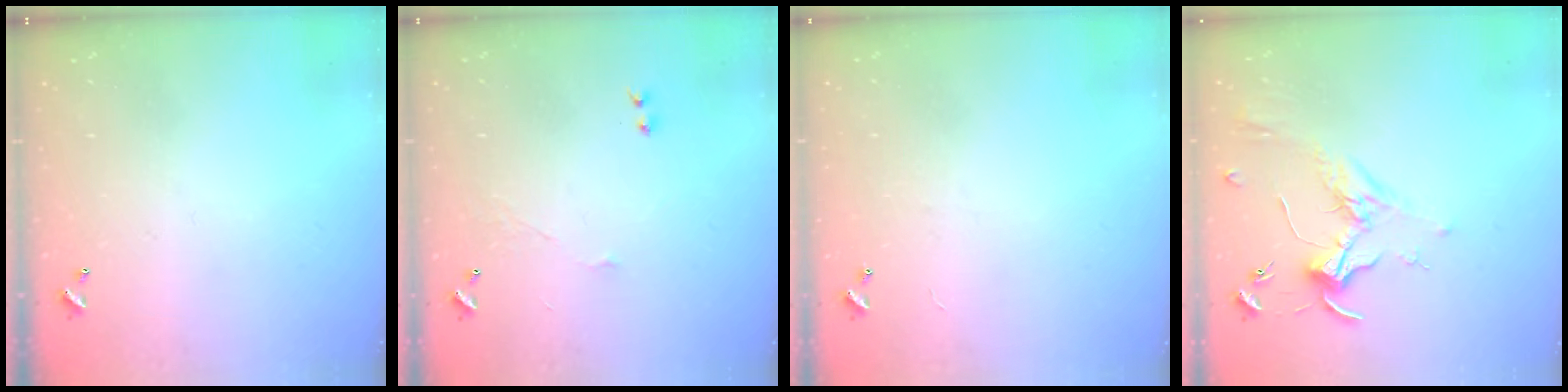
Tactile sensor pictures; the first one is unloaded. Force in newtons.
{"total": 2.4, "press": 2.3, "slide": 0.6}
{"total": 2.4, "press": 2.4, "slide": 0.3}
{"total": 1.8, "press": 1.6, "slide": 0.7}